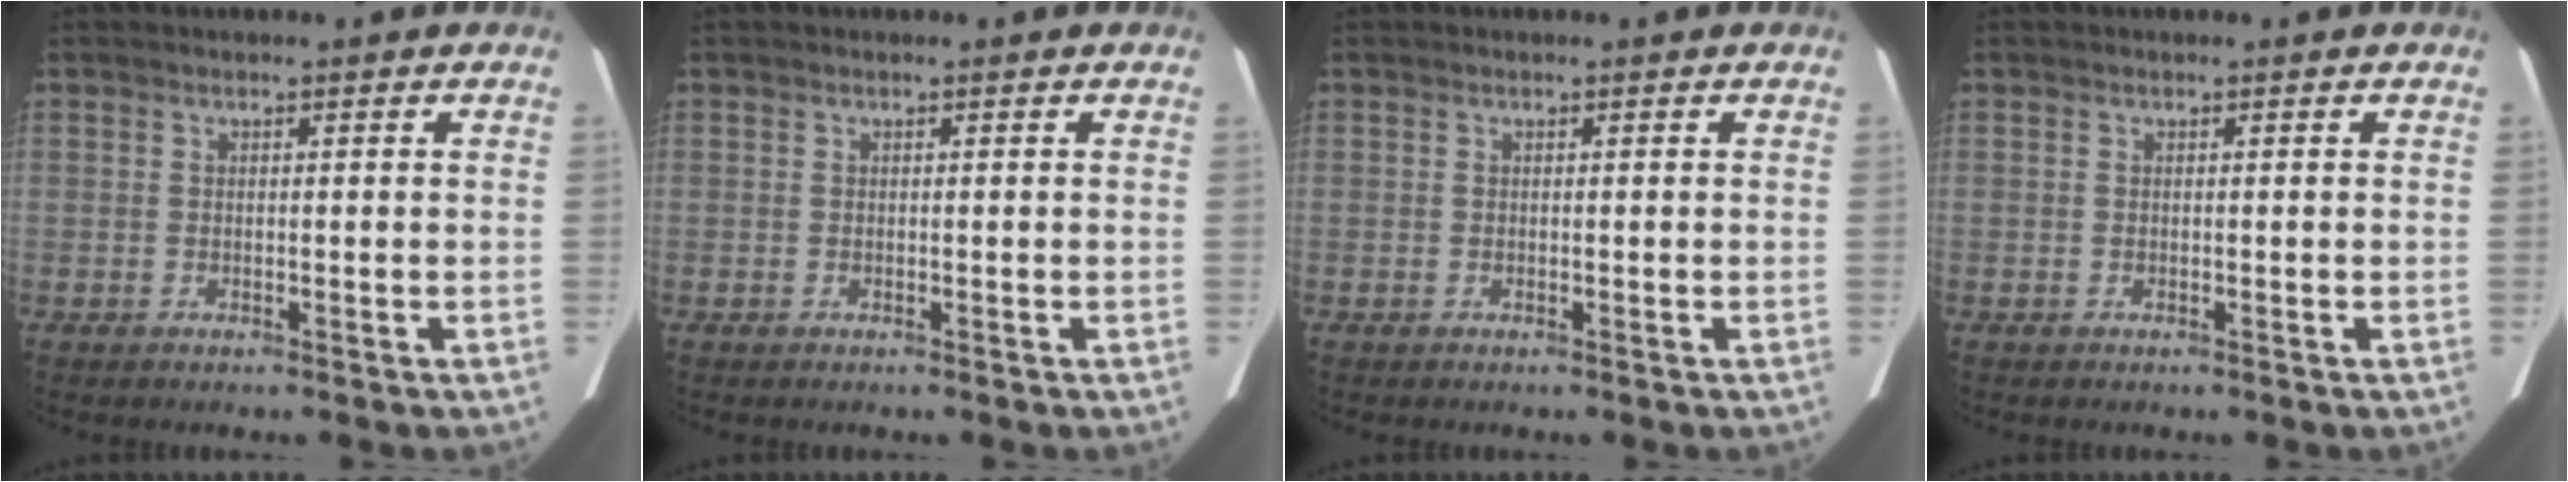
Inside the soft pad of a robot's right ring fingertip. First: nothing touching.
{"total": 0.0}
{"total": 0.0}
{"total": 0.0}